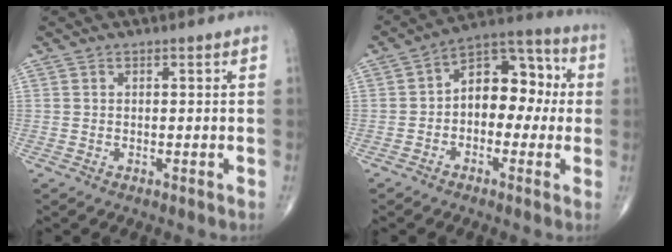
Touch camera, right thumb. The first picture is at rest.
{"total": 12.1, "force": [0.0, 8.0, 9.2], "torque": [-0.090, 0.044, -0.018]}